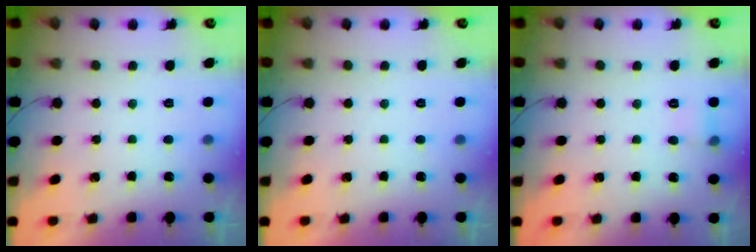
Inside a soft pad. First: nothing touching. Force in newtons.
{"total": 0.0}
{"total": 5.2, "press": 5.0, "slide": 1.2}